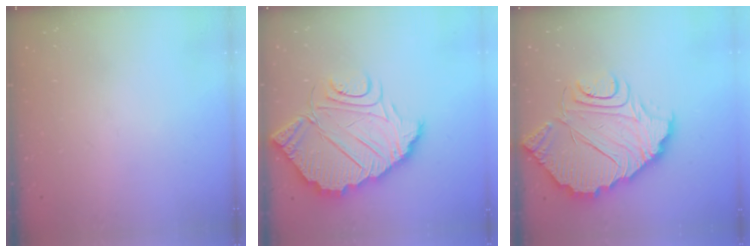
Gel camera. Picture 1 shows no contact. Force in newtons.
{"total": 14.3, "press": 14.2, "slide": 1.2}
{"total": 14.8, "press": 14.7, "slide": 1.1}